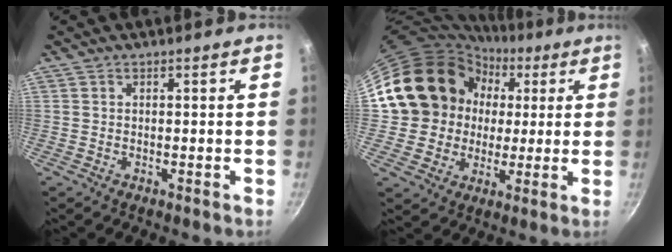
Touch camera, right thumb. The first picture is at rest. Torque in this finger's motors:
{"motor_torque": [0.63, 4.38, 0.79, -0.41, 0.65]}